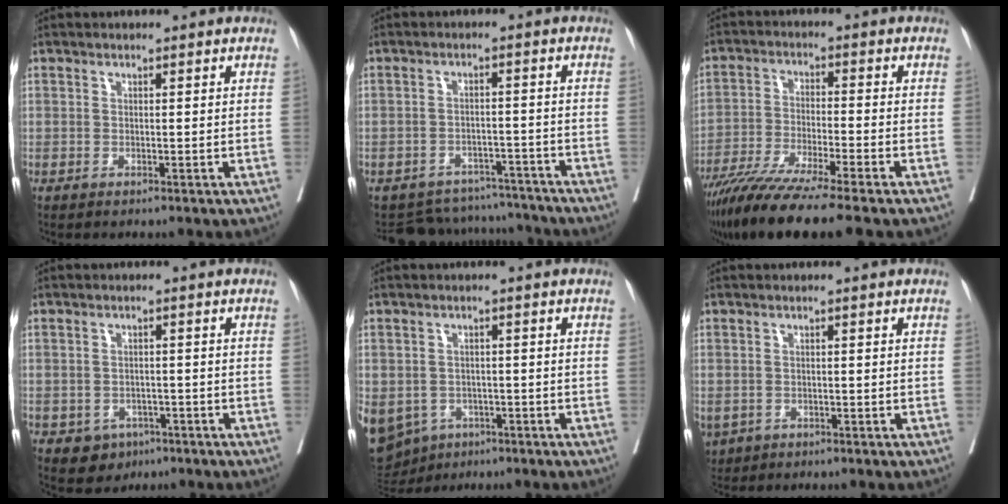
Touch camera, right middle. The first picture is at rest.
{"total": 10.2, "force": [-9.6, 3.4, -0.3], "torque": [0.010, 0.027, -0.124]}
{"total": 12.2, "force": [-9.8, -0.7, 7.3], "torque": [-0.118, -0.038, -0.164]}
{"total": 4.0, "force": [-2.1, 3.2, 1.0], "torque": [-0.009, 0.006, -0.024]}
{"total": 19.6, "force": [-8.3, 15.9, 7.7], "torque": [-0.265, -0.009, -0.109]}
{"total": 5.6, "force": [-2.7, 4.5, 1.9], "torque": [-0.054, -0.004, -0.038]}